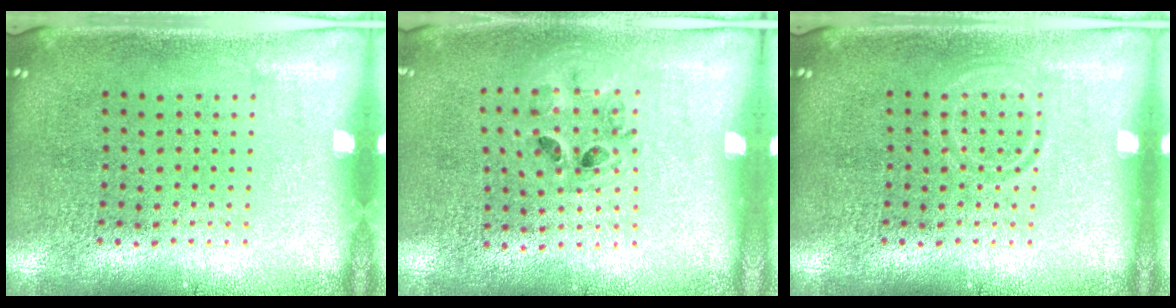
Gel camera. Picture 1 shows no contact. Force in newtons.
{"total": 0.9, "press": 0.9, "slide": 0.3}
{"total": 0.9, "press": 0.9, "slide": 0.2}